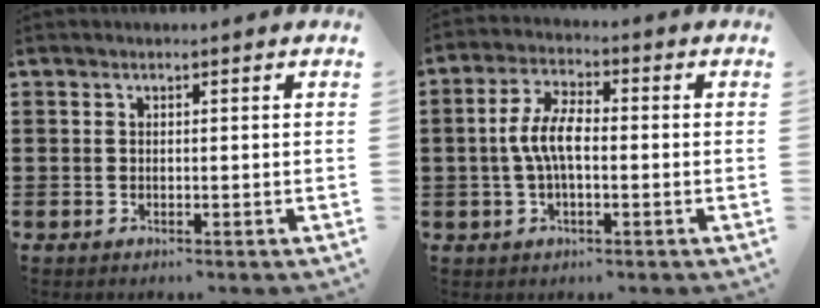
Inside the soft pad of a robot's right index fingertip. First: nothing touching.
{"total": 6.5, "force": [-0.5, 2.7, 5.9], "torque": [-0.134, -0.001, -0.017]}